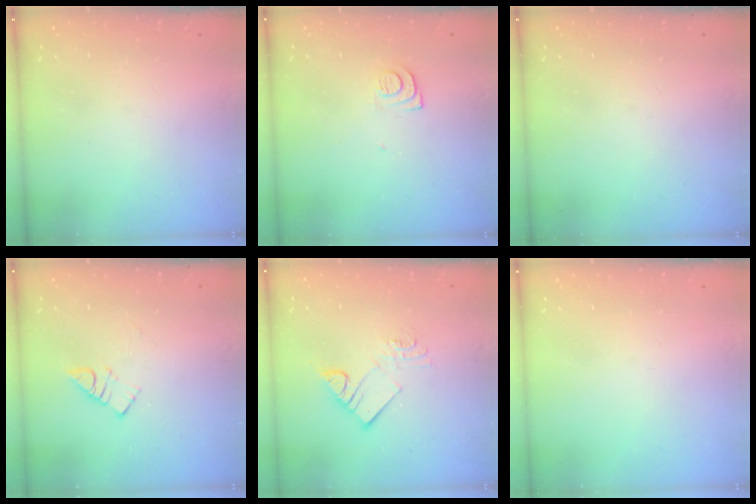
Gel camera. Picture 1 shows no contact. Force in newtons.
{"total": 7.3, "press": 7.2, "slide": 0.8}
{"total": 0.0}
{"total": 3.9, "press": 3.9, "slide": 0.5}
{"total": 9.1, "press": 9.1, "slide": 0.5}
{"total": 0.0}